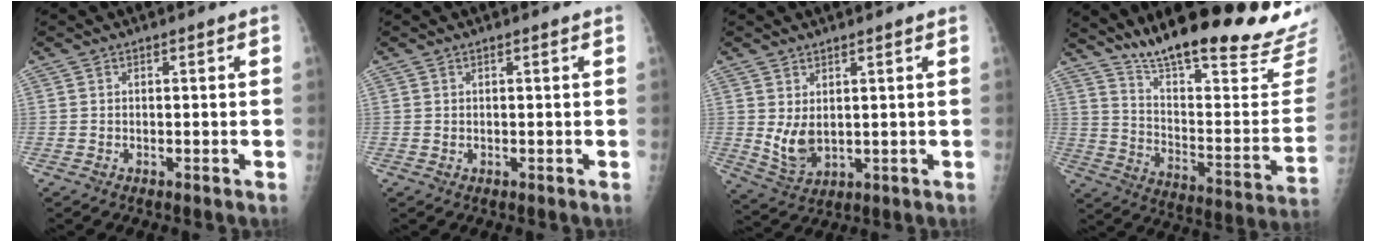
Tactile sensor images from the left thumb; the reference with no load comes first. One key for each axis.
{"total": 0.6, "fx": 0.4, "fy": 0.2, "fz": 0.3, "tx": -0.006, "ty": -0.002, "tz": 0.006}
{"total": 6.1, "fx": 1.6, "fy": 3.5, "fz": 4.7, "tx": -0.078, "ty": -0.022, "tz": 0.044}
{"total": 28.6, "fx": 24.2, "fy": 3.6, "fz": 14.7, "tx": -0.186, "ty": -0.158, "tz": 0.350}